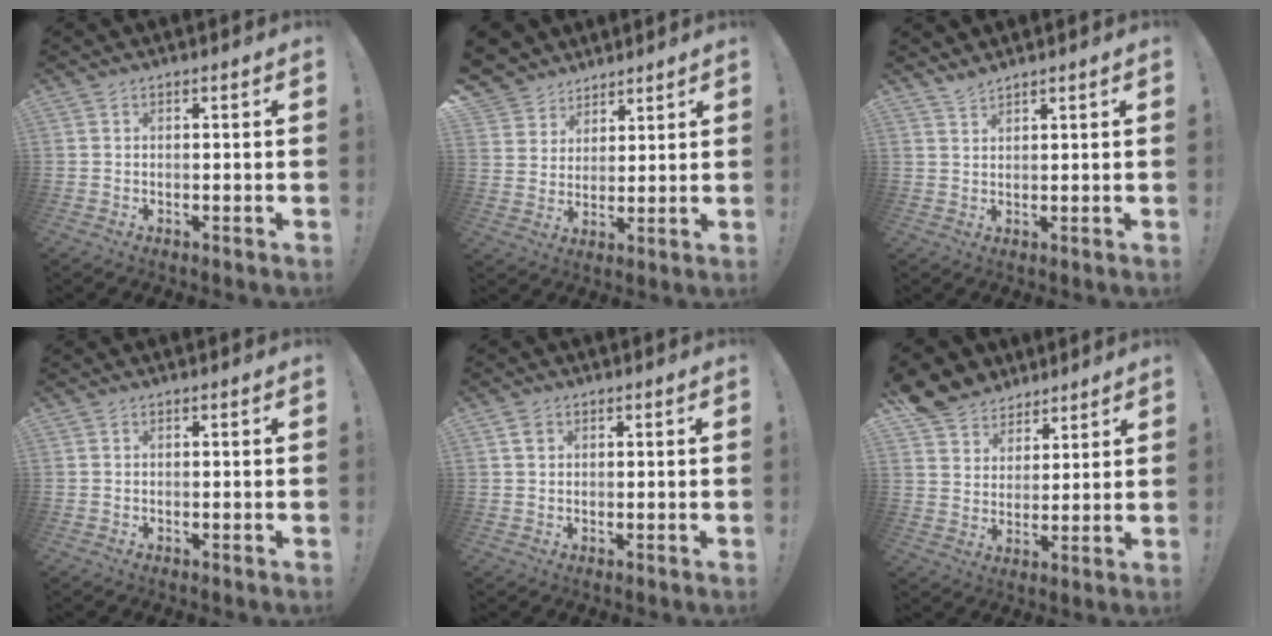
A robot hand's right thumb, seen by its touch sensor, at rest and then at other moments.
{"total": 7.2, "force": [4.9, 5.3, 0.4], "torque": [-0.016, -0.041, 0.102]}
{"total": 2.5, "force": [2.4, 0.3, 0.7], "torque": [-0.009, -0.016, 0.045]}
{"total": 0.0}
{"total": 1.9, "force": [1.0, 1.5, 0.6], "torque": [0.001, -0.003, 0.017]}
{"total": 8.8, "force": [6.4, 6.0, 0.6], "torque": [-0.017, -0.049, 0.131]}